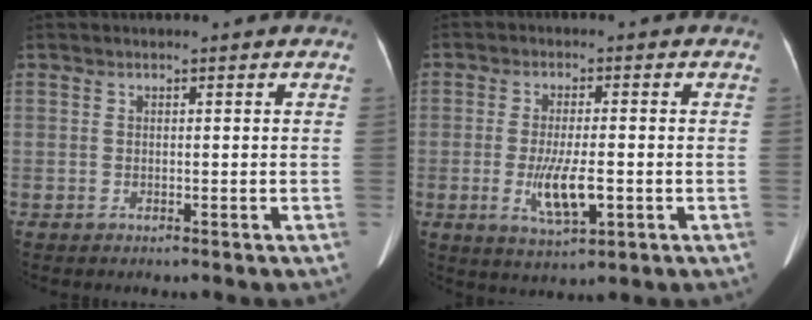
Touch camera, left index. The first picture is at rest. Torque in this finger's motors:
{"motor_torque": [1.23, 0.37, 0.69, 0.17]}